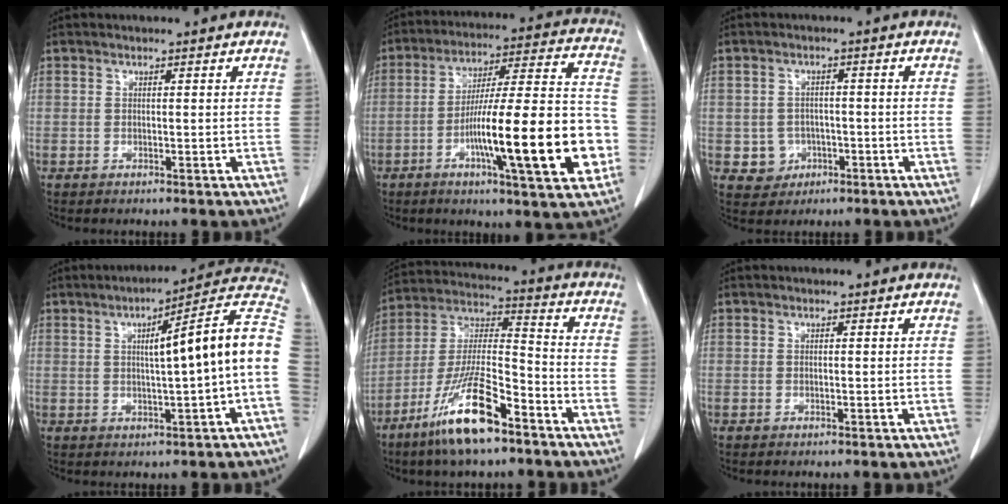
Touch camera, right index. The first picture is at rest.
{"total": 20.8, "force": [-6.3, 2.0, 19.7], "torque": [-0.286, 0.009, -0.091]}
{"total": 4.0, "force": [-1.1, 3.8, 0.3], "torque": [0.004, 0.011, -0.008]}
{"total": 13.8, "force": [0.4, -0.2, 13.8], "torque": [-0.186, 0.032, -0.001]}
{"total": 15.1, "force": [-9.3, 2.9, 11.5], "torque": [-0.233, -0.021, -0.171]}
{"total": 0.0}